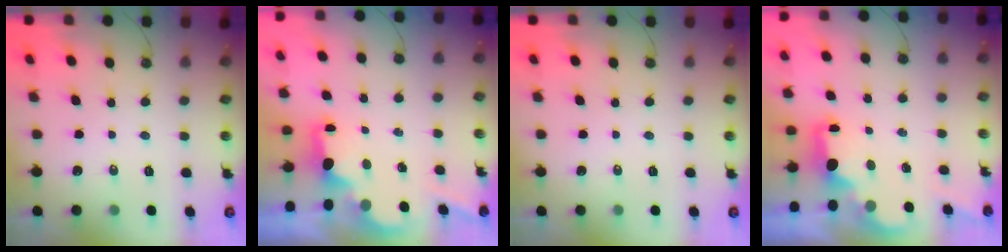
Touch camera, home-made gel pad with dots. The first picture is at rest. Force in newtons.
{"total": 2.0, "press": 2.0, "slide": 0.6}
{"total": 0.0}
{"total": 2.3, "press": 2.2, "slide": 0.7}